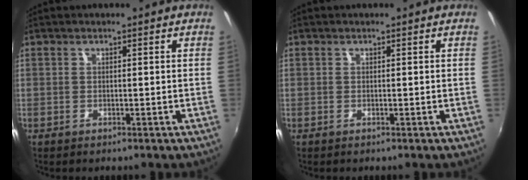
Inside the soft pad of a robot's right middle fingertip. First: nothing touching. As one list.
[{"total": 0.0}]